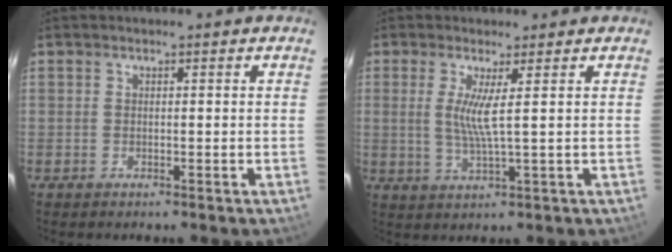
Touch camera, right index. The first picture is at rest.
{"total": 4.6, "force": [1.1, -0.5, 4.4], "torque": [-0.084, -0.009, 0.017]}